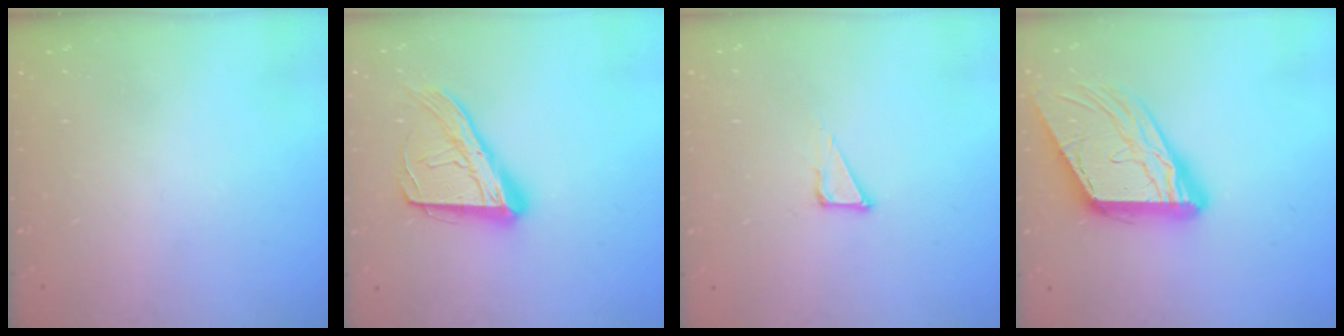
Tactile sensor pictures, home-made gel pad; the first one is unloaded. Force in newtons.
{"total": 17.9, "press": 17.8, "slide": 1.6}
{"total": 3.7, "press": 3.7, "slide": 0.2}
{"total": 14.9, "press": 14.8, "slide": 1.5}